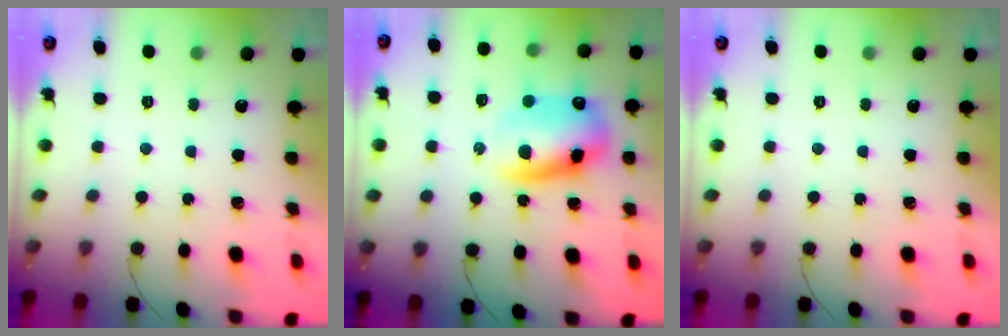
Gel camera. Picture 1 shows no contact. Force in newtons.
{"total": 13.0, "press": 12.7, "slide": 2.8}
{"total": 0.0}